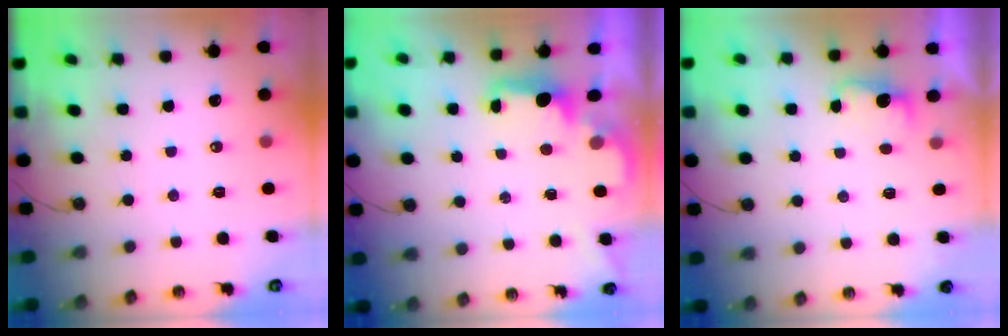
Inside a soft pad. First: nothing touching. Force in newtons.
{"total": 2.0, "press": 1.9, "slide": 0.8}
{"total": 2.8, "press": 2.7, "slide": 0.9}